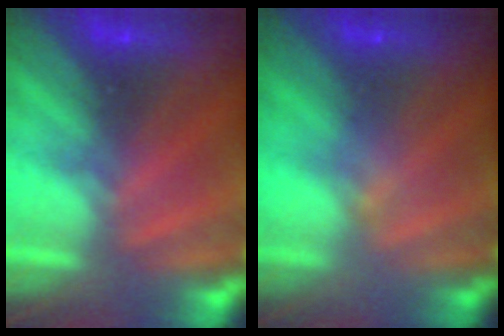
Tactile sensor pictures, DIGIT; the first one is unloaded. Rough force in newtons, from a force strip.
{"total": 2.4}